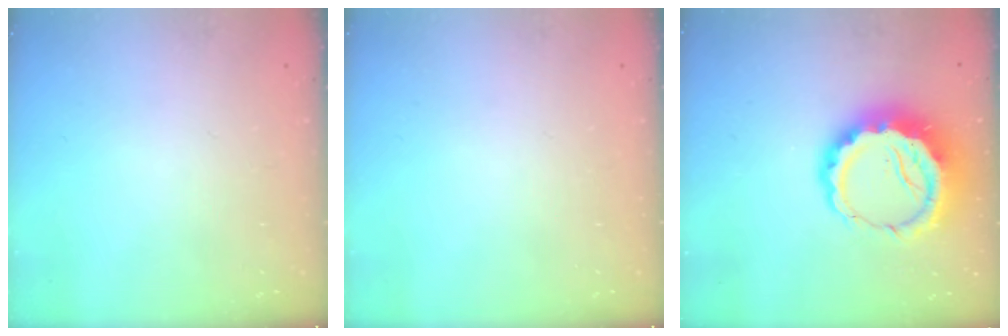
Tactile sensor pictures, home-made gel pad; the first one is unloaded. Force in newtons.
{"total": 0.0}
{"total": 13.0, "press": 12.7, "slide": 2.8}